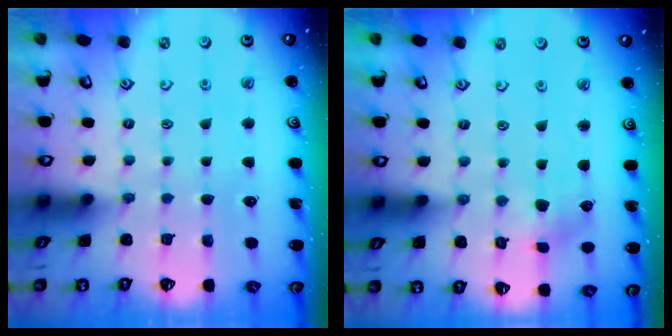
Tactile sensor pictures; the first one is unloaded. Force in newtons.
{"total": 1.7, "press": 1.7, "slide": 0.3}